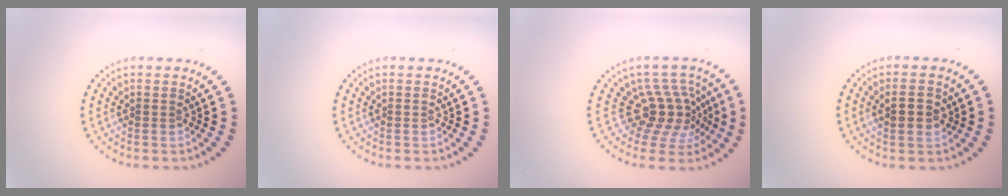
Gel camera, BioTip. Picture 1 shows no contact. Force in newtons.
{"total": 0.0}
{"total": 4.1, "press": 2.8, "slide": 3.0}
{"total": 2.5, "press": 2.5, "slide": 0.2}